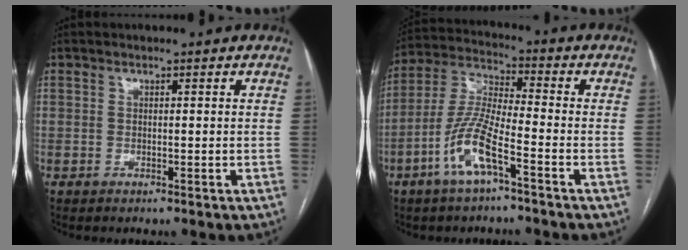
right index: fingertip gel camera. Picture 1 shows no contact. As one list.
[{"total": 10.0, "force": [-4.8, 1.8, 8.6], "torque": [-0.191, 0.002, -0.098]}]